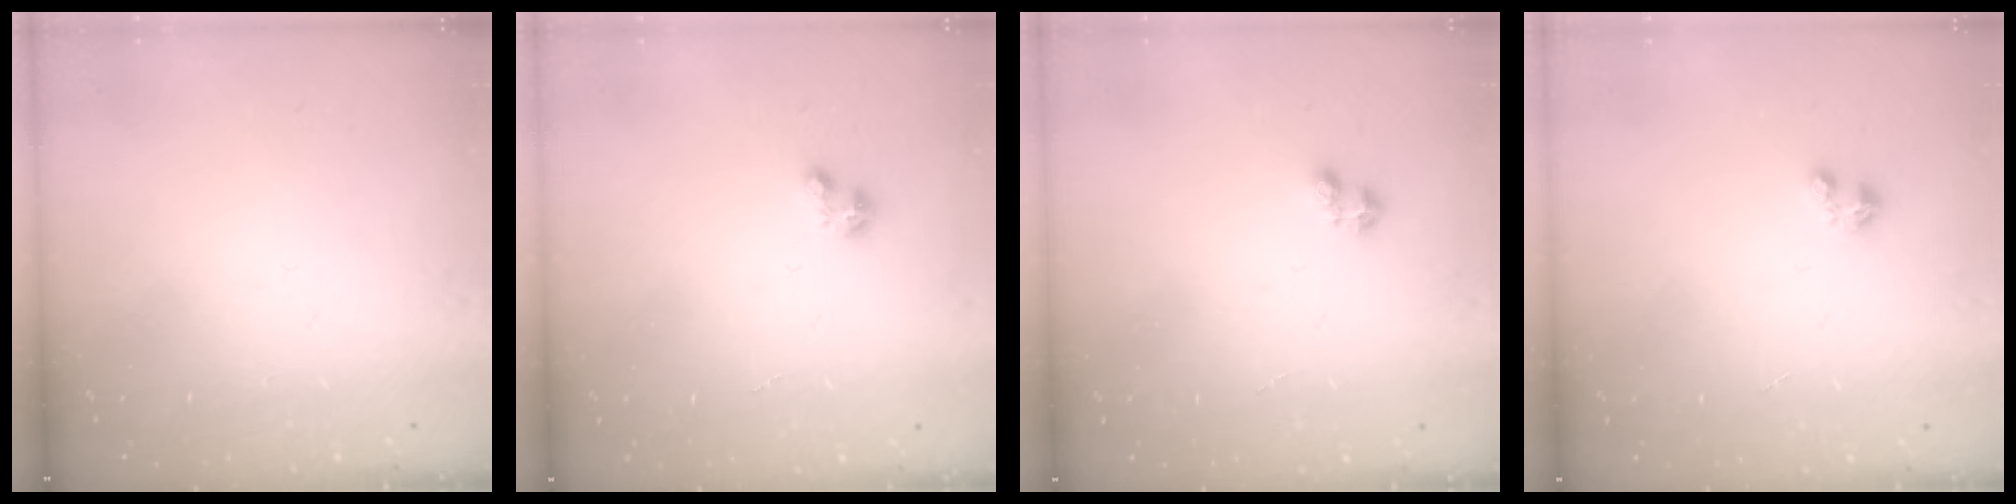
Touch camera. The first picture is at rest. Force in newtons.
{"total": 1.6, "press": 1.6, "slide": 0.2}
{"total": 1.9, "press": 1.9, "slide": 0.2}
{"total": 2.5, "press": 2.4, "slide": 0.4}